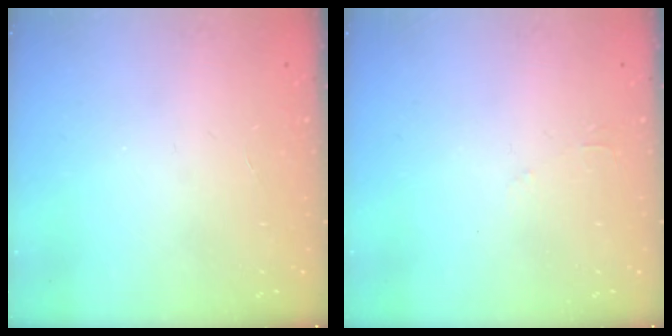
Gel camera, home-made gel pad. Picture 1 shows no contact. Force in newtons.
{"total": 2.3, "press": 2.3, "slide": 0.4}